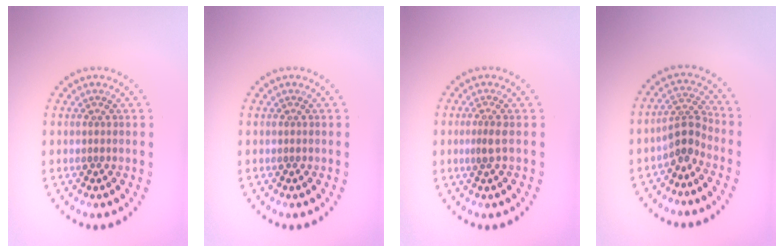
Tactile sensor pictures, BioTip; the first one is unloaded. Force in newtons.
{"total": 0.0}
{"total": 1.1, "press": 0.7, "slide": 0.8}
{"total": 2.6, "press": 1.8, "slide": 1.8}